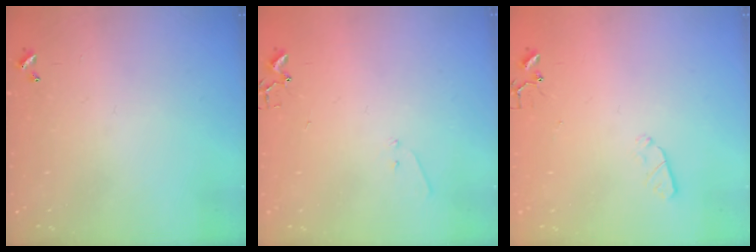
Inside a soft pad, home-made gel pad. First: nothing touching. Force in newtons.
{"total": 5.7, "press": 5.7, "slide": 0.7}
{"total": 3.6, "press": 3.5, "slide": 0.6}